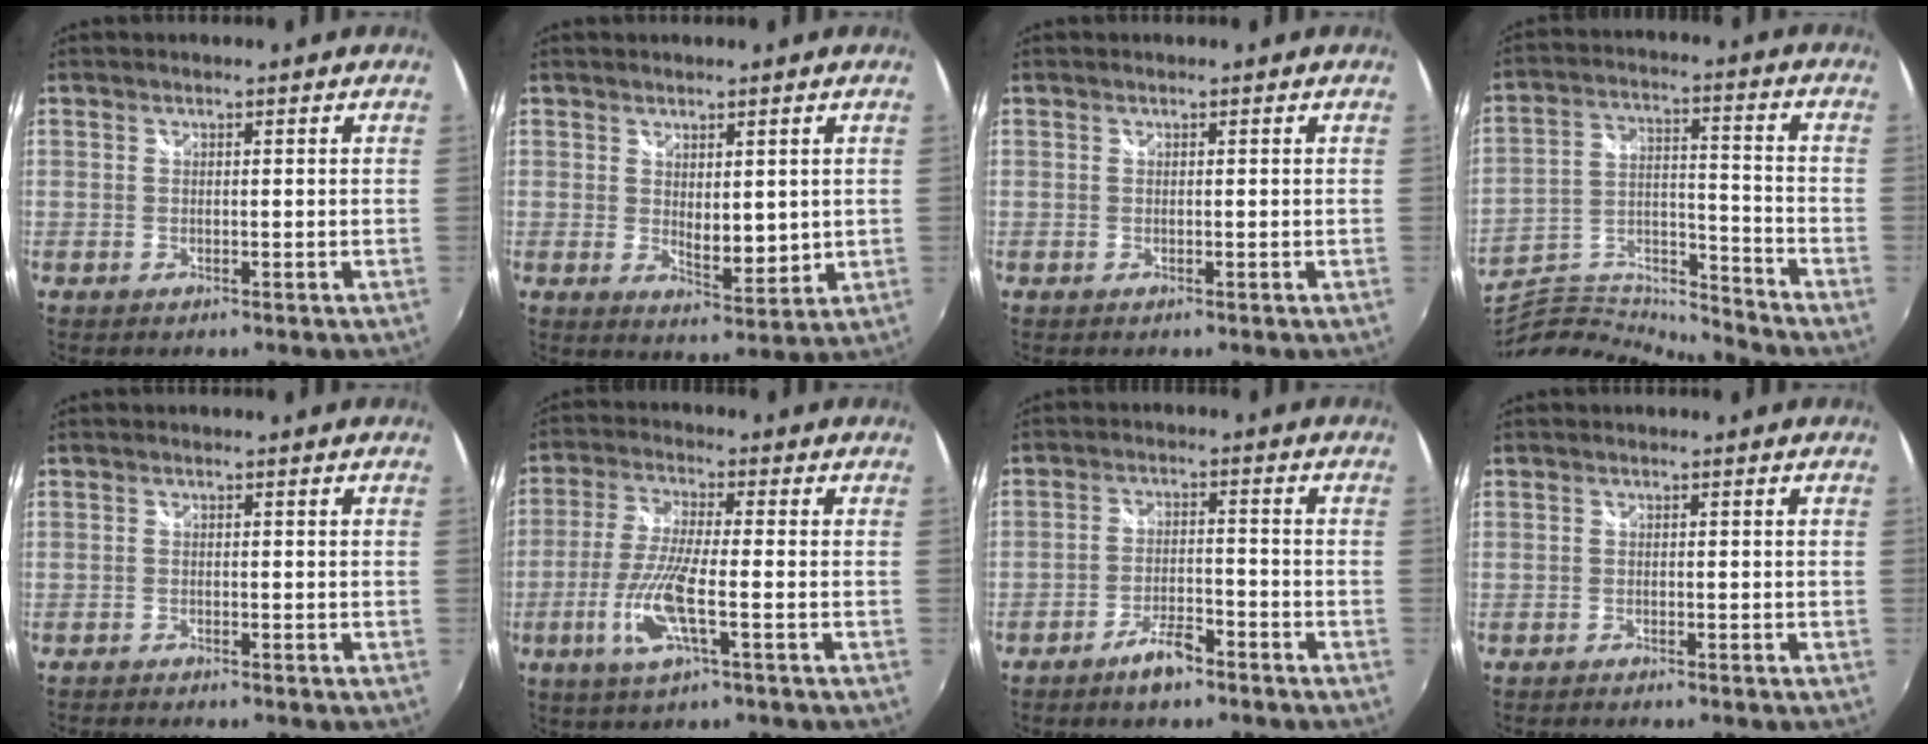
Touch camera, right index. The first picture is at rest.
{"total": 5.5, "force": [1.5, 2.7, 4.6], "torque": [-0.071, -0.014, 0.033]}
{"total": 0.0}
{"total": 12.0, "force": [-11.8, 1.1, 1.8], "torque": [-0.039, 0.022, -0.231]}
{"total": 1.8, "force": [-1.7, 0.2, 0.3], "torque": [-0.018, -0.009, -0.034]}
{"total": 9.5, "force": [-3.1, 1.5, 8.8], "torque": [-0.192, -0.010, -0.062]}
{"total": 6.1, "force": [-4.7, 1.9, 3.4], "torque": [-0.079, 0.004, -0.078]}
{"total": 1.5, "force": [-1.4, 0.2, 0.3], "torque": [-0.016, -0.007, -0.026]}